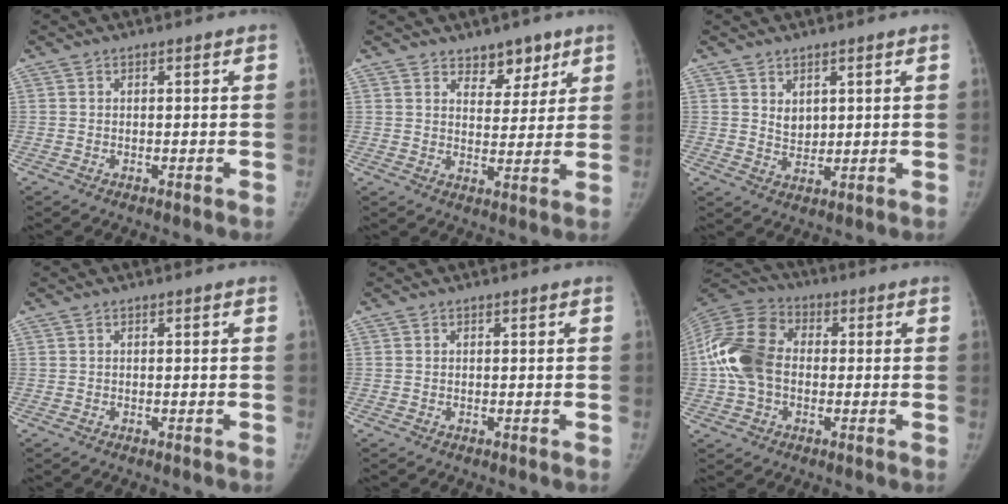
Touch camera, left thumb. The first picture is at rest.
{"total": 6.0, "force": [4.3, 3.6, 2.2], "torque": [0.006, -0.029, 0.066]}
{"total": 3.3, "force": [1.6, 2.3, 1.7], "torque": [-0.014, -0.016, 0.035]}
{"total": 0.0}
{"total": 0.0}
{"total": 17.1, "force": [-0.1, 12.4, 11.8], "torque": [-0.250, 0.032, -0.010]}